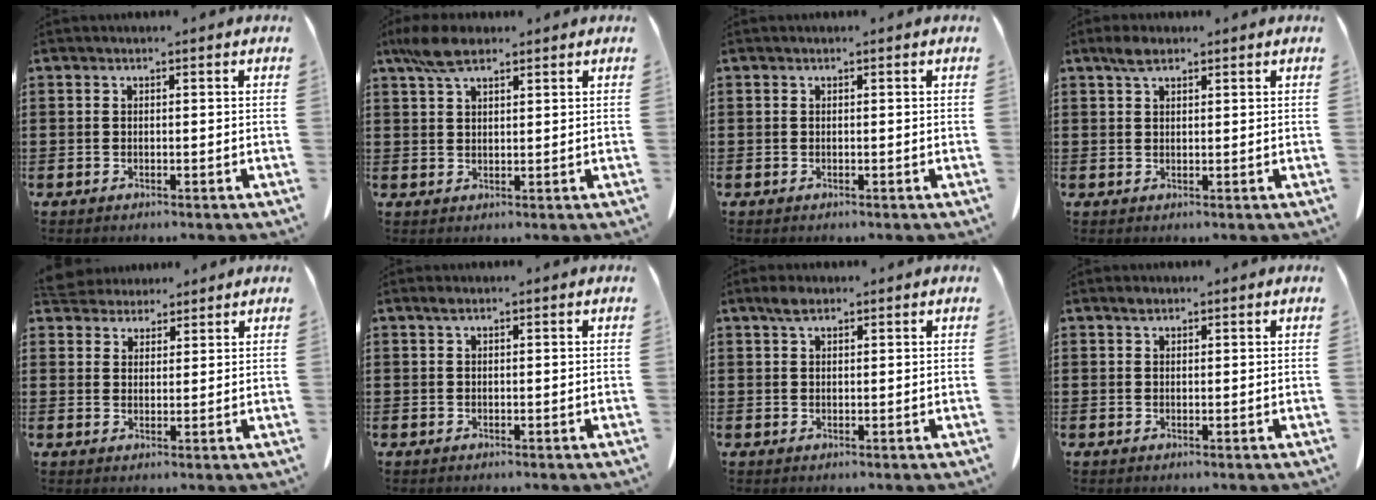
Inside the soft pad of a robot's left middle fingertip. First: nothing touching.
{"total": 5.6, "force": [3.6, 1.9, 3.8], "torque": [-0.091, -0.001, 0.065]}
{"total": 0.0}
{"total": 2.6, "force": [1.7, 1.0, 1.7], "torque": [-0.038, 0.004, 0.032]}
{"total": 3.9, "force": [3.7, 1.2, 0.2], "torque": [-0.018, -0.009, 0.071]}
{"total": 0.6, "force": [0.3, 0.2, 0.4], "torque": [-0.011, 0.001, 0.006]}
{"total": 2.2, "force": [1.4, 0.9, 1.4], "torque": [-0.033, 0.004, 0.026]}
{"total": 0.9, "force": [0.7, 0.5, 0.4], "torque": [-0.011, 0.002, 0.014]}